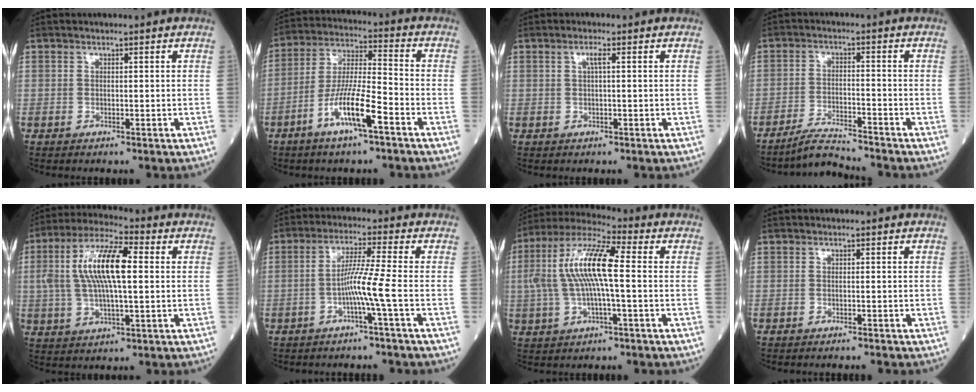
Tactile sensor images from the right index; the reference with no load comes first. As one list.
[{"total": 10.3, "force": [-5.1, 1.0, 8.9], "torque": [-0.177, -0.003, -0.096]}, {"total": 1.3, "force": [0.5, 0.0, 1.2], "torque": [-0.027, 0.003, 0.009]}, {"total": 5.1, "force": [-4.9, -0.7, 1.1], "torque": [-0.023, -0.016, -0.088]}, {"total": 12.4, "force": [1.7, 3.4, 11.8], "torque": [-0.243, 0.026, 0.031]}, {"total": 5.6, "force": [-1.8, -1.7, 5.1], "torque": [-0.099, 0.006, -0.034]}, {"total": 12.4, "force": [0.6, 2.2, 12.2], "torque": [-0.255, 0.024, 0.007]}, {"total": 1.4, "force": [-1.3, -0.2, 0.5], "torque": [-0.006, 0.000, -0.015]}]